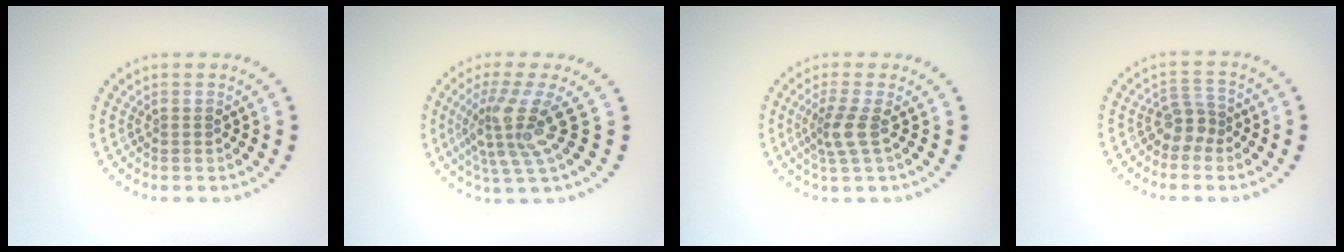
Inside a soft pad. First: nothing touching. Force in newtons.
{"total": 4.6, "press": 3.2, "slide": 3.3}
{"total": 2.5, "press": 1.9, "slide": 1.6}
{"total": 2.2, "press": 1.7, "slide": 1.4}